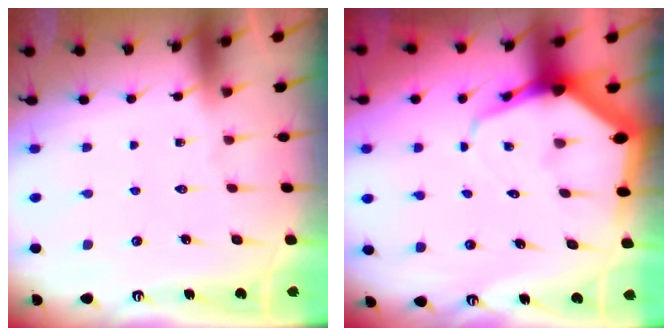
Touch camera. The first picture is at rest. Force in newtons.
{"total": 6.7, "press": 6.7, "slide": 0.8}